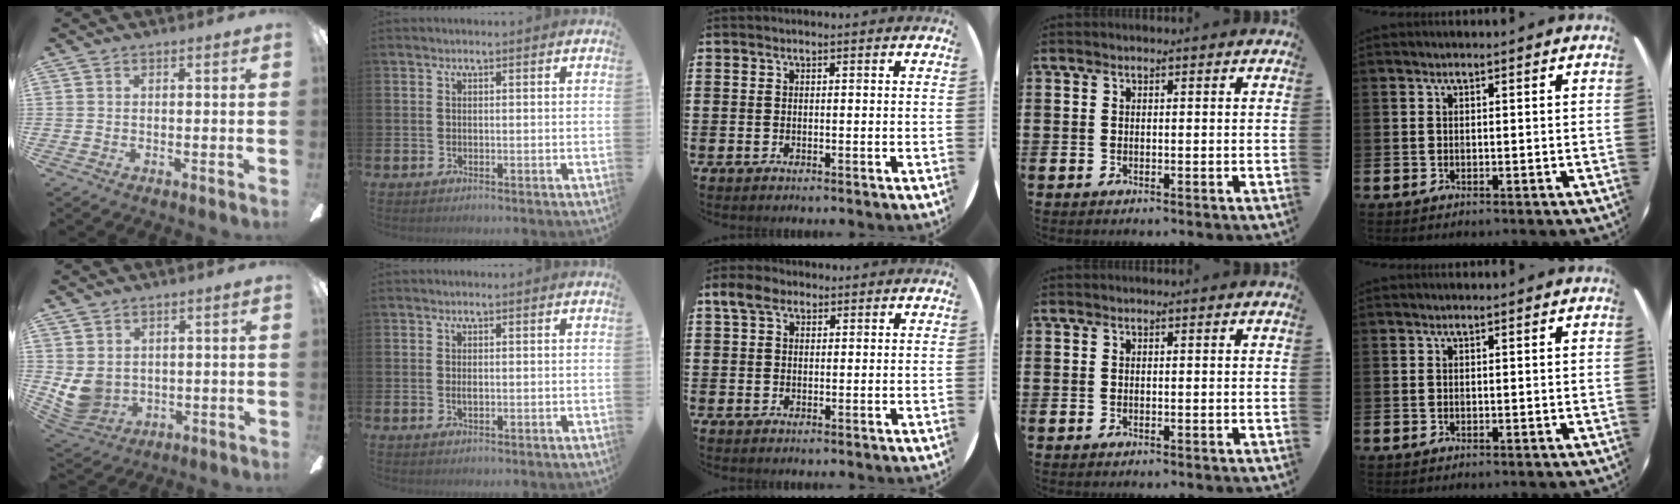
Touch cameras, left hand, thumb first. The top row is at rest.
{"thumb": {"total": 7.7, "force": [1.2, 6.7, 3.5], "torque": [-0.101, -0.012, 0.025]}, "index": {"total": 0.8, "force": [0.1, 0.3, 0.7], "torque": [-0.018, 0.001, 0.003]}, "middle": {"total": 3.6, "force": [2.2, 2.2, 1.9], "torque": [-0.035, 0.009, 0.037]}}